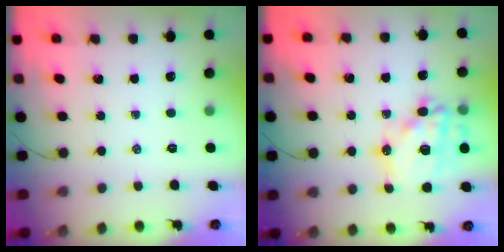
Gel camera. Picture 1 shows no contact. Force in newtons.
{"total": 17.5, "press": 17.1, "slide": 3.7}